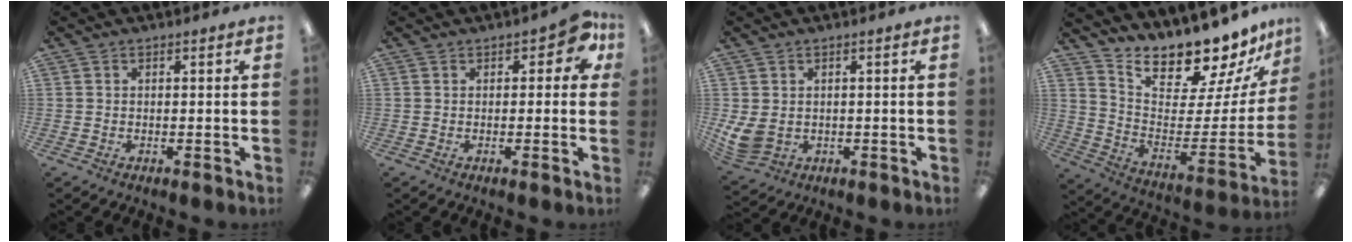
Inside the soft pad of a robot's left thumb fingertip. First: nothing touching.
{"total": 5.4, "force": [2.0, 2.9, 4.1], "torque": [-0.048, 0.001, 0.031]}
{"total": 5.5, "force": [0.5, 4.3, 3.5], "torque": [-0.080, -0.006, 0.011]}
{"total": 15.4, "force": [14.4, 3.7, 4.1], "torque": [-0.061, -0.142, 0.243]}